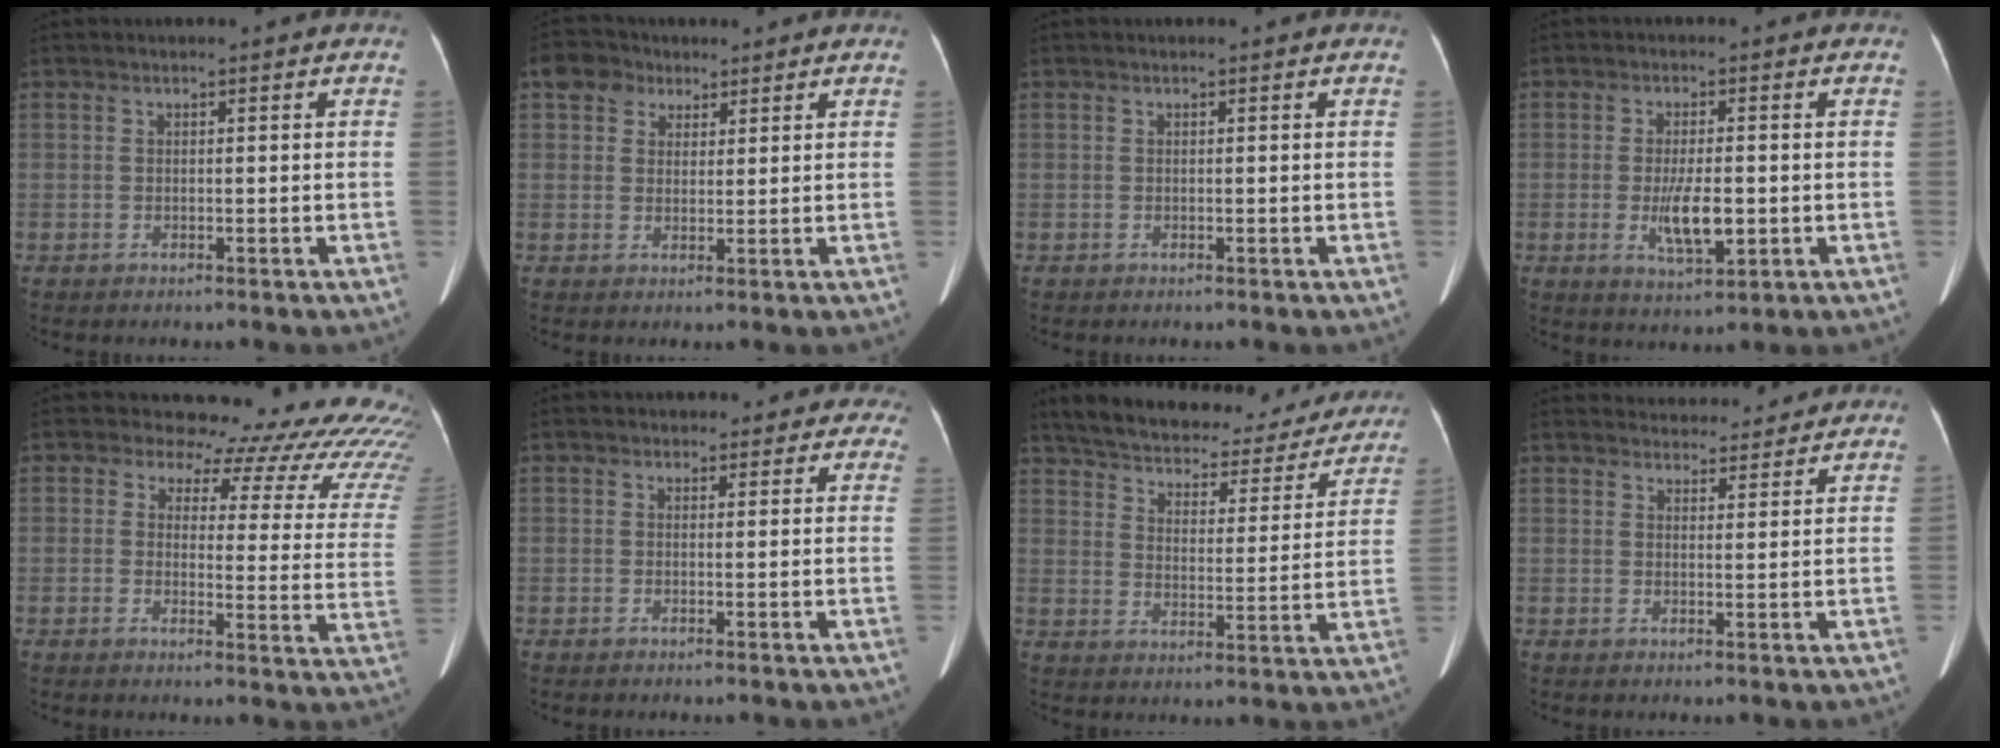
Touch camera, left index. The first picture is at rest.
{"total": 4.1, "force": [2.1, 3.4, 1.0], "torque": [-0.022, 0.015, 0.043]}
{"total": 0.0}
{"total": 5.4, "force": [-1.3, 1.5, 5.1], "torque": [-0.096, -0.018, -0.014]}
{"total": 20.0, "force": [18.9, 5.9, 2.7], "torque": [0.006, -0.120, 0.173]}
{"total": 5.2, "force": [4.0, 3.3, -0.8], "torque": [0.053, -0.013, 0.018]}
{"total": 25.5, "force": [22.5, 7.5, 9.2], "torque": [-0.140, -0.016, 0.287]}
{"total": 8.5, "force": [8.2, 2.1, 1.0], "torque": [0.002, 0.008, 0.097]}